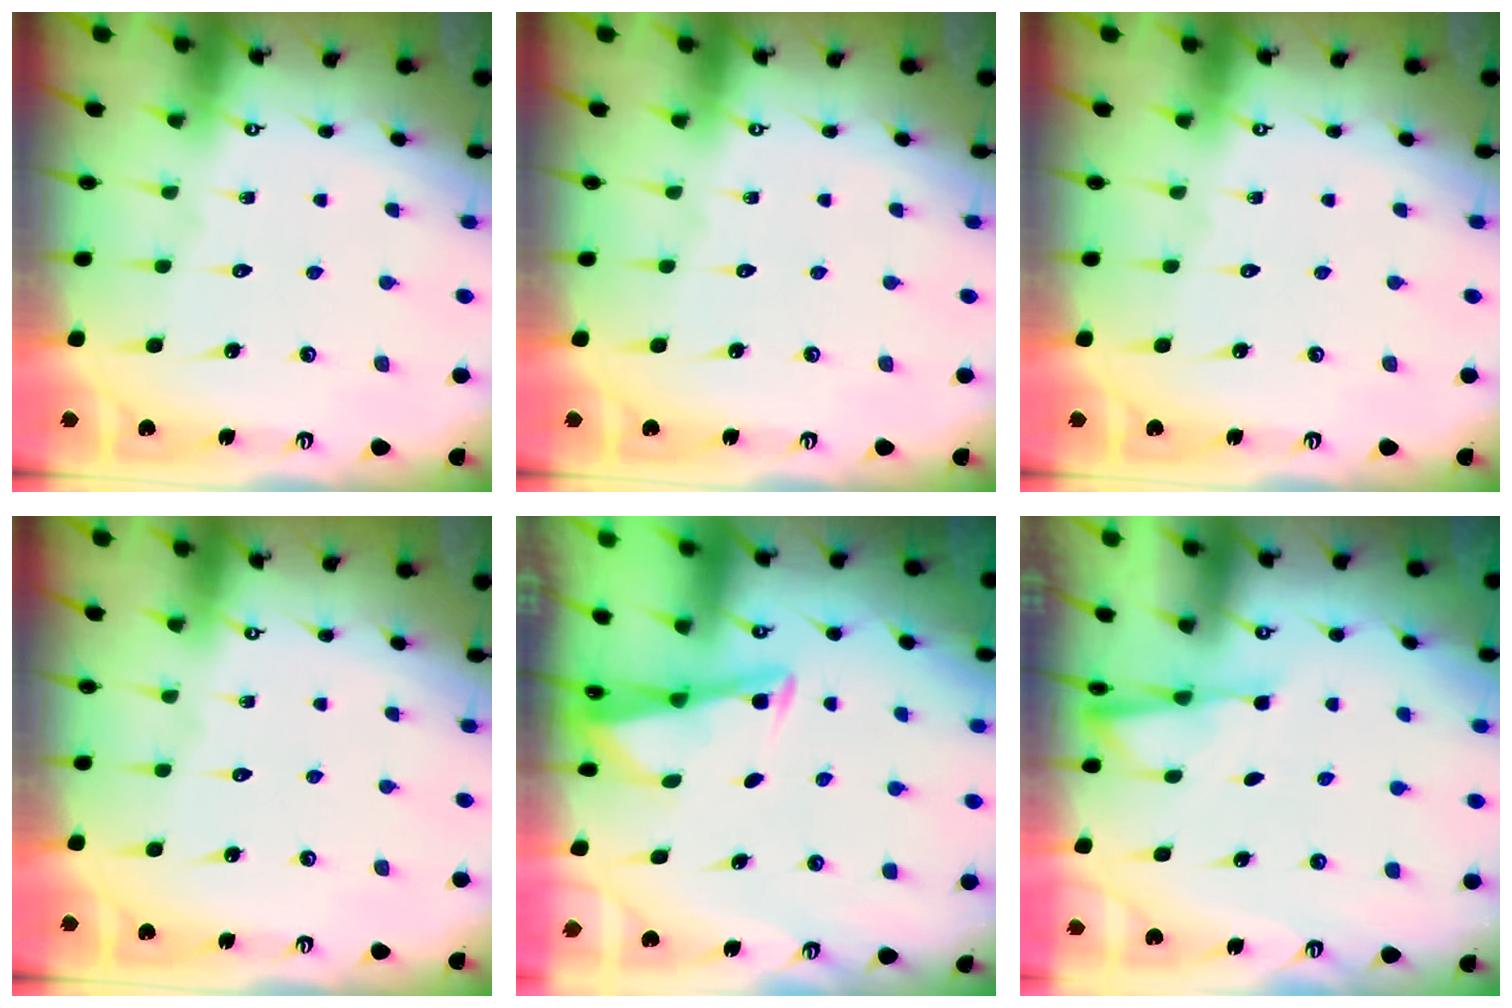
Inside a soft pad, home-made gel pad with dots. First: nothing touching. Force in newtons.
{"total": 0.0}
{"total": 0.0}
{"total": 0.0}
{"total": 2.8, "press": 2.8, "slide": 0.3}
{"total": 2.5, "press": 2.4, "slide": 0.4}